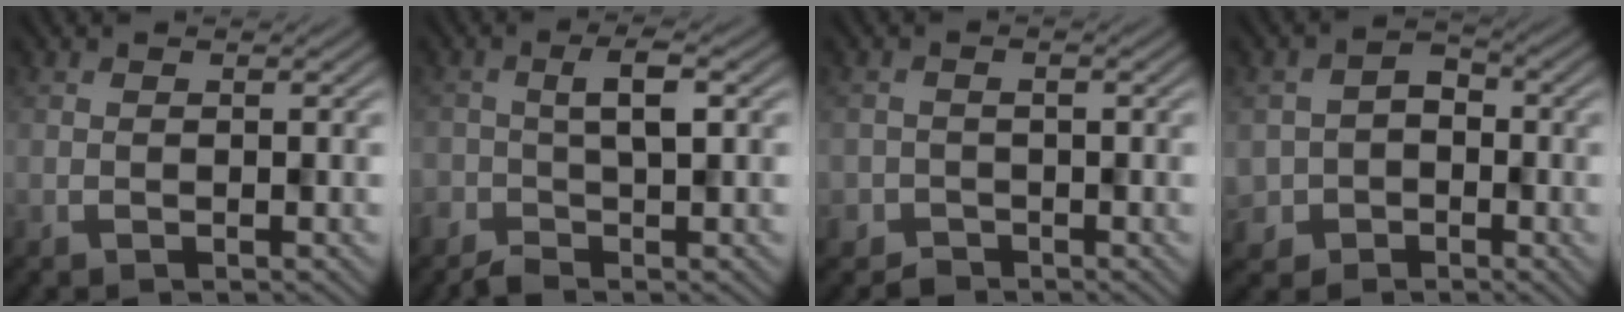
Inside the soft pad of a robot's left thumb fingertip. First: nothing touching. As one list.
[{"total": 3.0, "force": [-1.3, 0.9, 2.5], "torque": [-0.045, 0.007, -0.033]}, {"total": 2.1, "force": [-1.6, 1.4, -0.2], "torque": [0.011, -0.003, -0.031]}, {"total": 4.3, "force": [-1.6, 3.8, 1.3], "torque": [-0.028, -0.006, -0.036]}]